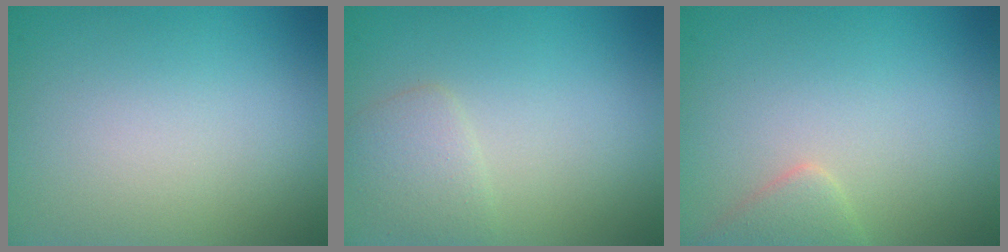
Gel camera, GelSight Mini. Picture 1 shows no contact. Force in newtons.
{"total": 1.9, "press": 1.9, "slide": 0.0}
{"total": 1.9, "press": 1.9, "slide": 0.1}